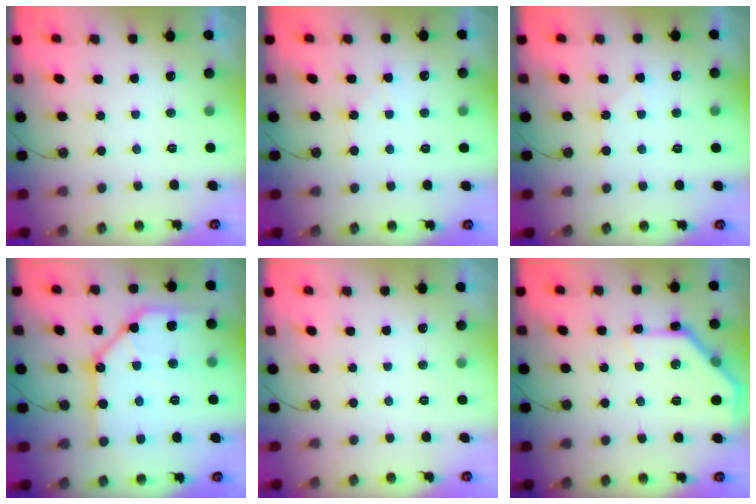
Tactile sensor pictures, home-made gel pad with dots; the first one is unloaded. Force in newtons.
{"total": 3.4, "press": 3.3, "slide": 0.6}
{"total": 3.4, "press": 3.3, "slide": 0.6}
{"total": 17.3, "press": 17.2, "slide": 1.8}
{"total": 0.0}
{"total": 13.8, "press": 13.8, "slide": 0.5}